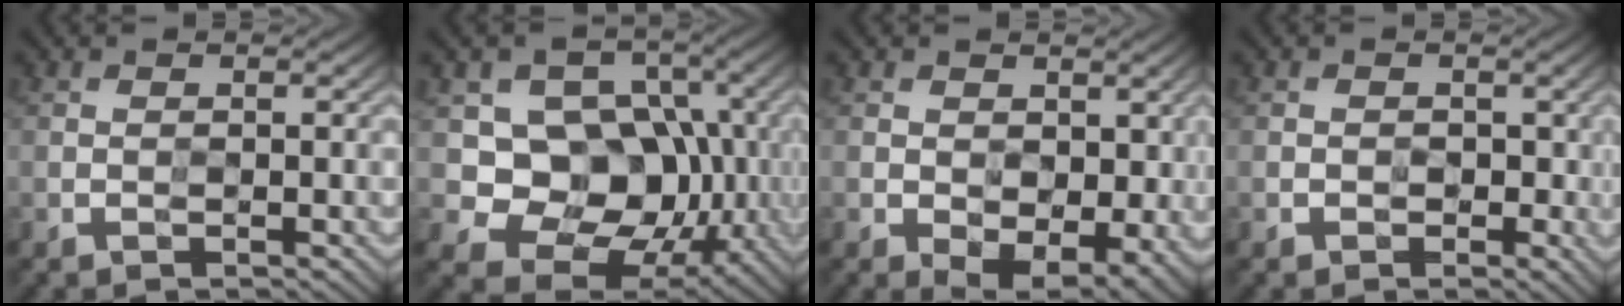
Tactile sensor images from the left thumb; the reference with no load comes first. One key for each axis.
{"total": 12.7, "fx": -0.5, "fy": 10.2, "fz": 7.5, "tx": -0.120, "ty": -0.020, "tz": -0.024}
{"total": 5.1, "fx": -0.6, "fy": 3.4, "fz": 3.8, "tx": -0.068, "ty": -0.023, "tz": -0.004}
{"total": 1.0, "fx": -0.1, "fy": 0.9, "fz": 0.3, "tx": -0.001, "ty": -0.005, "tz": -0.004}